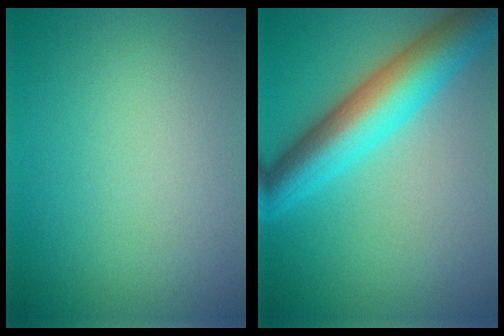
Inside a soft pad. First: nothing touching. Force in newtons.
{"total": 8.3, "press": 8.3, "slide": 0.1}